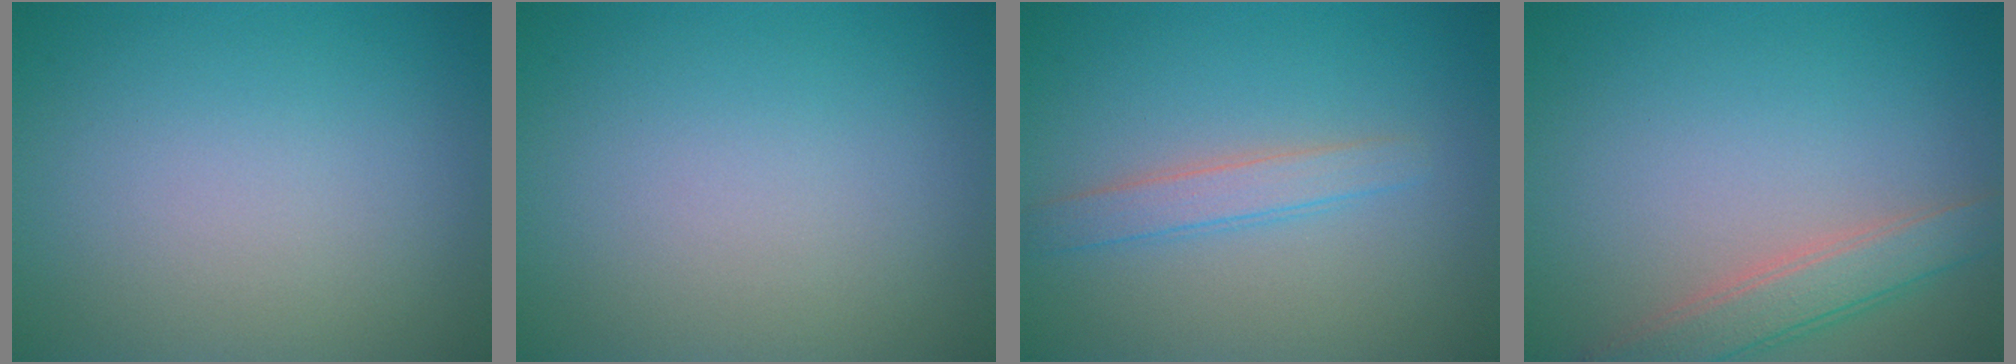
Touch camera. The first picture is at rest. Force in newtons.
{"total": 0.0}
{"total": 2.1, "press": 2.1, "slide": 0.0}
{"total": 3.3, "press": 3.3, "slide": 0.1}